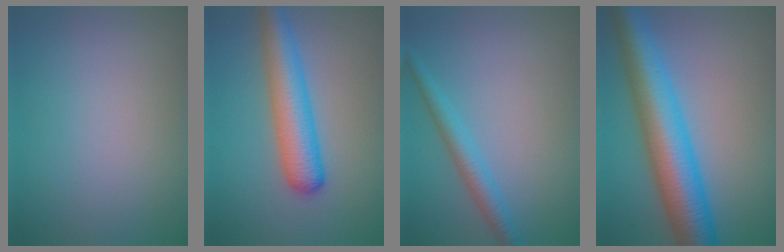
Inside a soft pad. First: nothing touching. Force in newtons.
{"total": 5.7, "press": 5.7, "slide": 0.2}
{"total": 2.7, "press": 2.7, "slide": 0.2}
{"total": 9.8, "press": 9.8, "slide": 0.1}